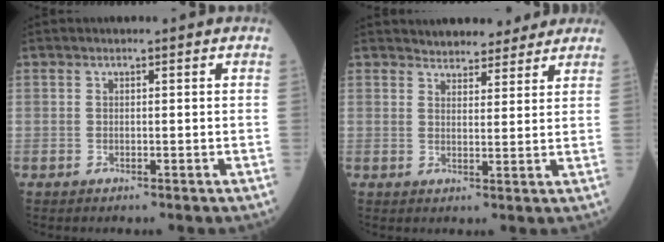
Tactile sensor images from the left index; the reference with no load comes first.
{"total": 8.1, "force": [7.4, 2.7, 1.9], "torque": [-0.017, 0.012, 0.093]}